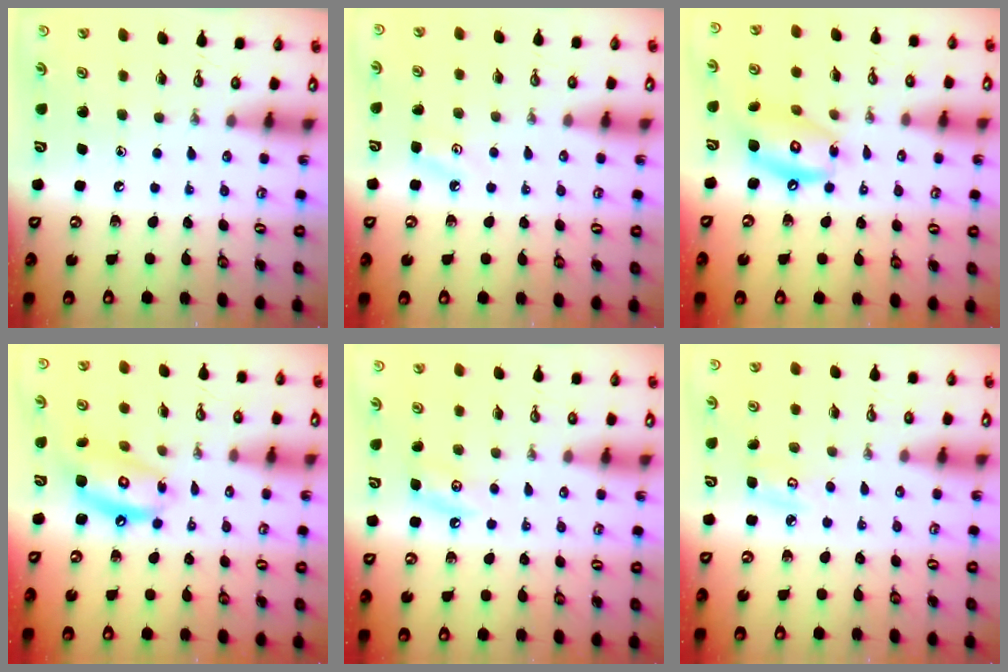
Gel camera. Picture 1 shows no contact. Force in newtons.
{"total": 3.4, "press": 3.4, "slide": 0.5}
{"total": 13.3, "press": 13.2, "slide": 1.2}
{"total": 12.1, "press": 12.1, "slide": 1.0}
{"total": 5.8, "press": 5.8, "slide": 0.9}
{"total": 4.7, "press": 4.7, "slide": 0.4}